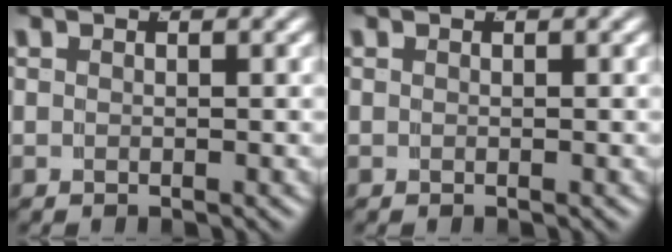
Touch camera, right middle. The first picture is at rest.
{"total": 0.0}